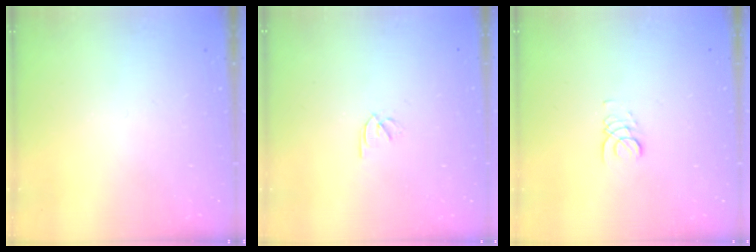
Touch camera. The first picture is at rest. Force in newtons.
{"total": 1.8, "press": 1.7, "slide": 0.5}
{"total": 3.4, "press": 3.4, "slide": 0.3}